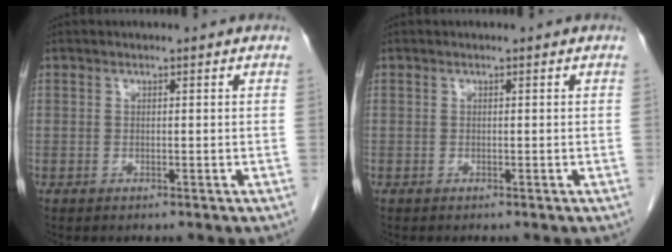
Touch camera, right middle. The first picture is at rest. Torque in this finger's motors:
{"motor_torque": [-0.08, 0.09, -0.04, -0.01]}